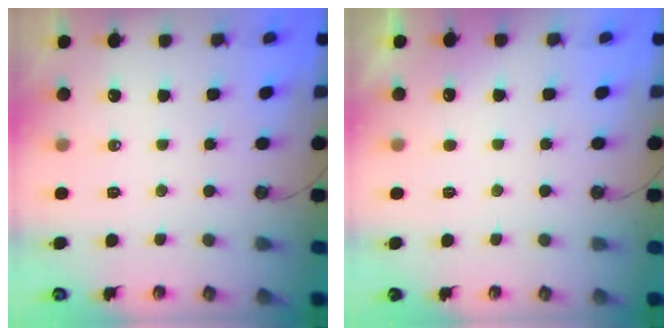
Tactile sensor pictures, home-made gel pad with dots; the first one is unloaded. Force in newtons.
{"total": 3.0, "press": 2.9, "slide": 1.0}